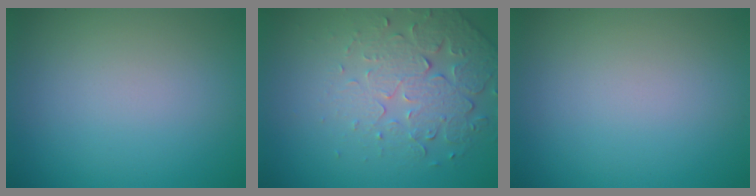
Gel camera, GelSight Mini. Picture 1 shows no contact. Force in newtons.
{"total": 5.2, "press": 3.7, "slide": 3.6}
{"total": 0.0}